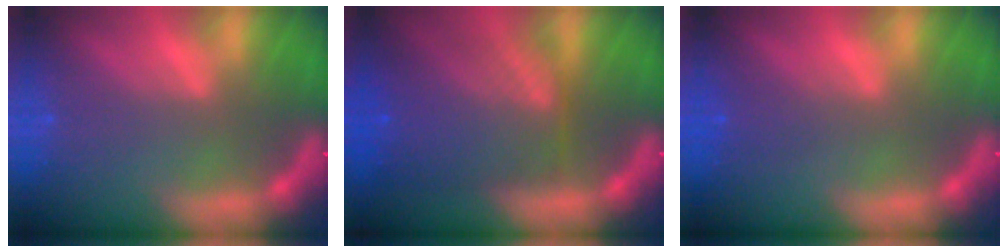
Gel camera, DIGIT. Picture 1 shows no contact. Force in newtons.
{"total": 9.0}
{"total": 1.4}